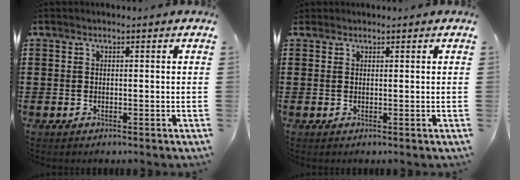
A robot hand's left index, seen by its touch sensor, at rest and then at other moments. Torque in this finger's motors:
{"motor_torque": [0.05, 0.06, -0.09, 0.00]}